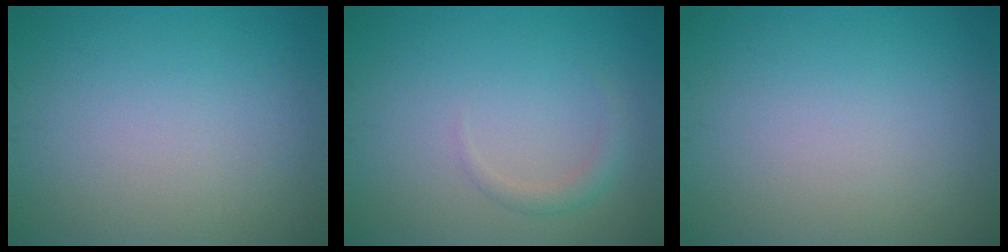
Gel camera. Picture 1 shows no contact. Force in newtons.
{"total": 1.3, "press": 1.3, "slide": 0.1}
{"total": 0.0}